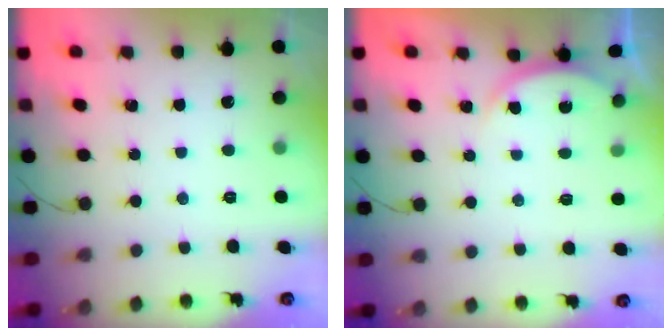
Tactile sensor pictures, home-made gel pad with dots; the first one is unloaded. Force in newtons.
{"total": 2.4, "press": 2.4, "slide": 0.3}